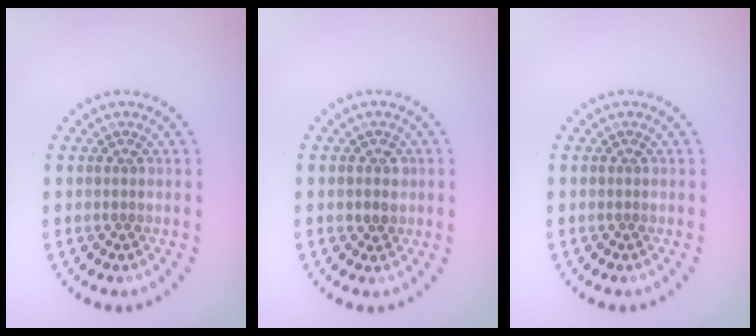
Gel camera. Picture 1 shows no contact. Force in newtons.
{"total": 1.0, "press": 0.9, "slide": 0.4}
{"total": 0.0}